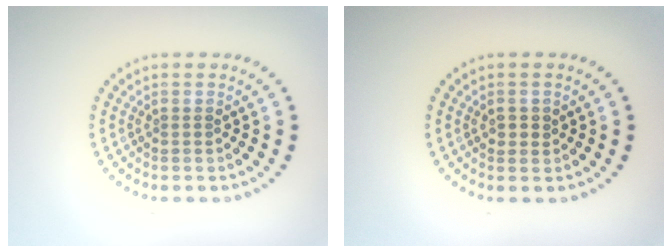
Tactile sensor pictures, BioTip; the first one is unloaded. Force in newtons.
{"total": 1.1, "press": 1.0, "slide": 0.2}